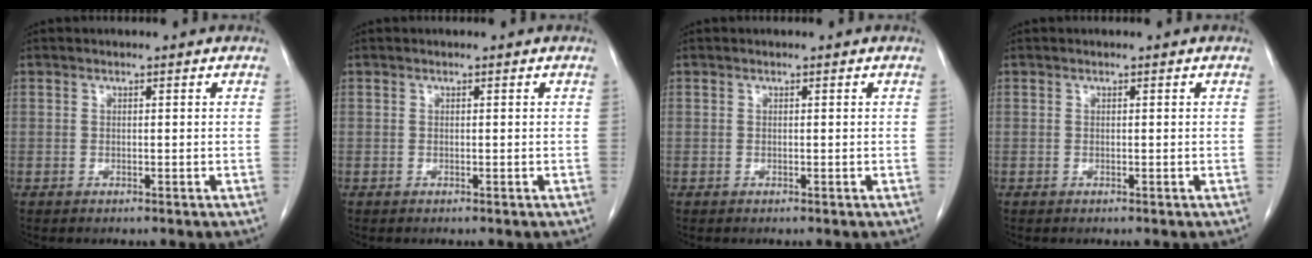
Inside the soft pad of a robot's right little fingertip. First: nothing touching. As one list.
[{"total": 0.0}, {"total": 0.0}, {"total": 0.0}]